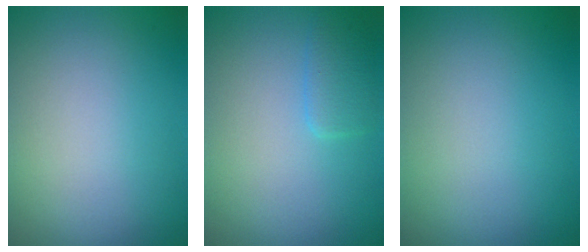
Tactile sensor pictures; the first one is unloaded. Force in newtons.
{"total": 1.7, "press": 1.7, "slide": 0.3}
{"total": 0.0}